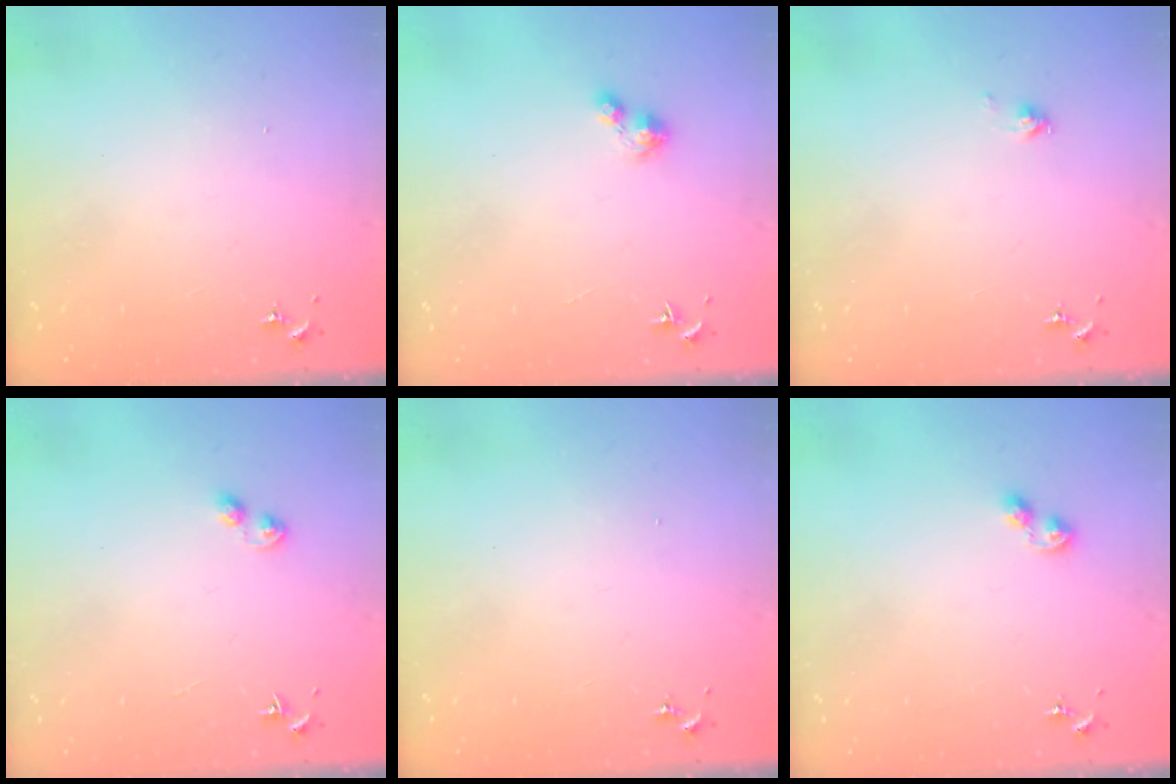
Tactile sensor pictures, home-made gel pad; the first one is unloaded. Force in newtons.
{"total": 3.6, "press": 3.6, "slide": 0.4}
{"total": 2.1, "press": 2.1, "slide": 0.2}
{"total": 2.7, "press": 2.7, "slide": 0.4}
{"total": 0.0}
{"total": 3.7, "press": 3.7, "slide": 0.5}